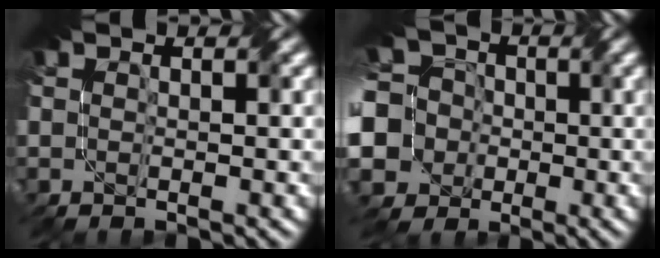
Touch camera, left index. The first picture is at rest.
{"total": 13.3, "force": [-3.8, 11.8, 4.7], "torque": [-0.137, -0.007, -0.094]}